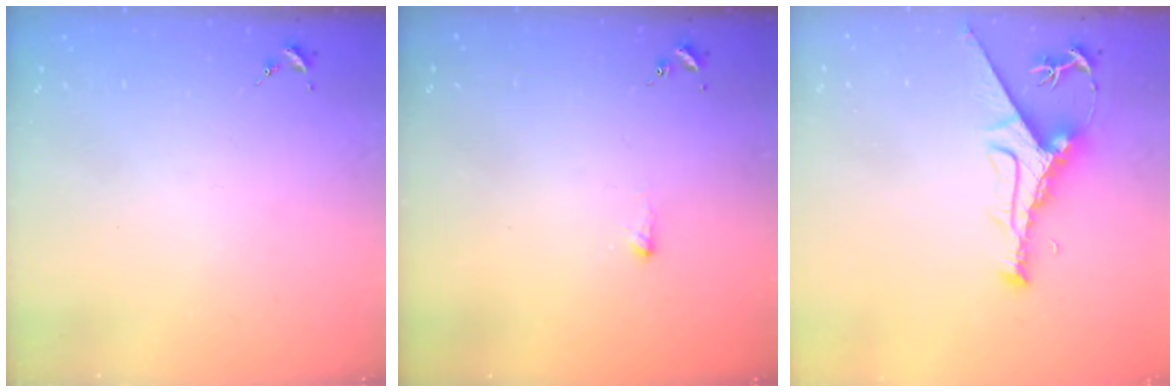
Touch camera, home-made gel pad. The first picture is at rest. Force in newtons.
{"total": 2.7, "press": 2.7, "slide": 0.5}
{"total": 9.6, "press": 9.5, "slide": 1.4}